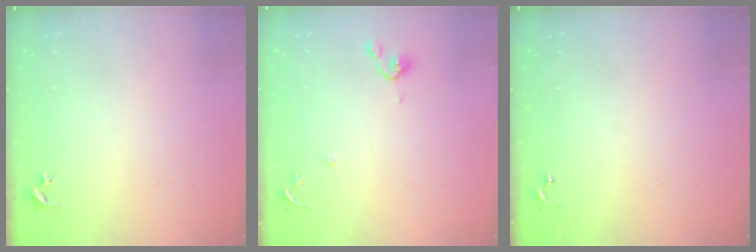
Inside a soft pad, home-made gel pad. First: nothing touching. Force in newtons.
{"total": 8.6, "press": 8.6, "slide": 0.7}
{"total": 0.0}